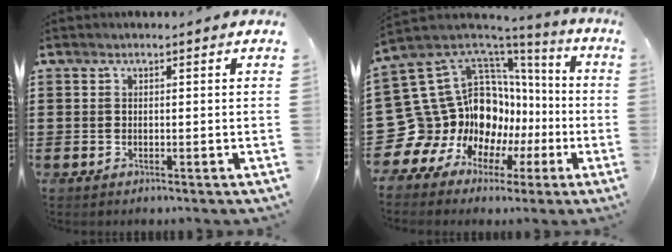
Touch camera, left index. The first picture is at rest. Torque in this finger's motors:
{"motor_torque": [1.15, 0.93, 0.29, 0.02]}